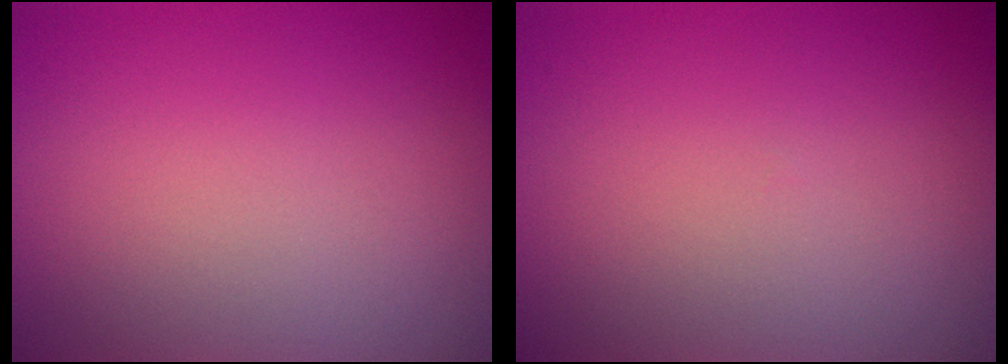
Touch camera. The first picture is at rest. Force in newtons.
{"total": 0.0}